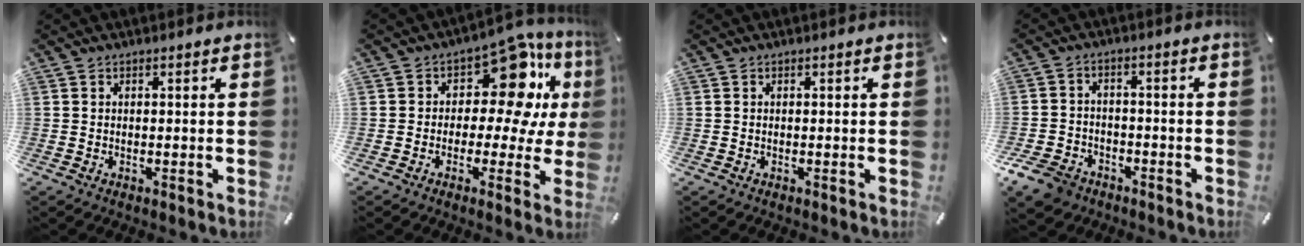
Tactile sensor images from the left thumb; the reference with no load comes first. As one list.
[{"total": 15.7, "force": [6.4, 9.0, 11.2], "torque": [-0.173, -0.049, 0.108]}, {"total": 0.0}, {"total": 7.4, "force": [-5.3, 4.7, 2.3], "torque": [-0.056, 0.028, -0.105]}]